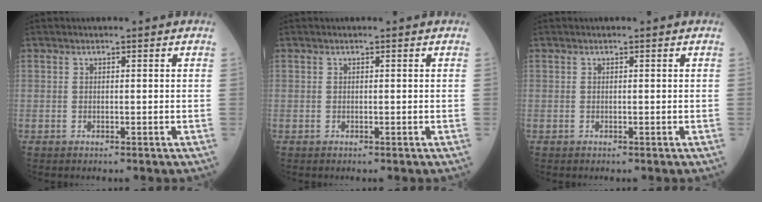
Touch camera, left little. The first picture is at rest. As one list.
[{"total": 0.0}, {"total": 0.0}]